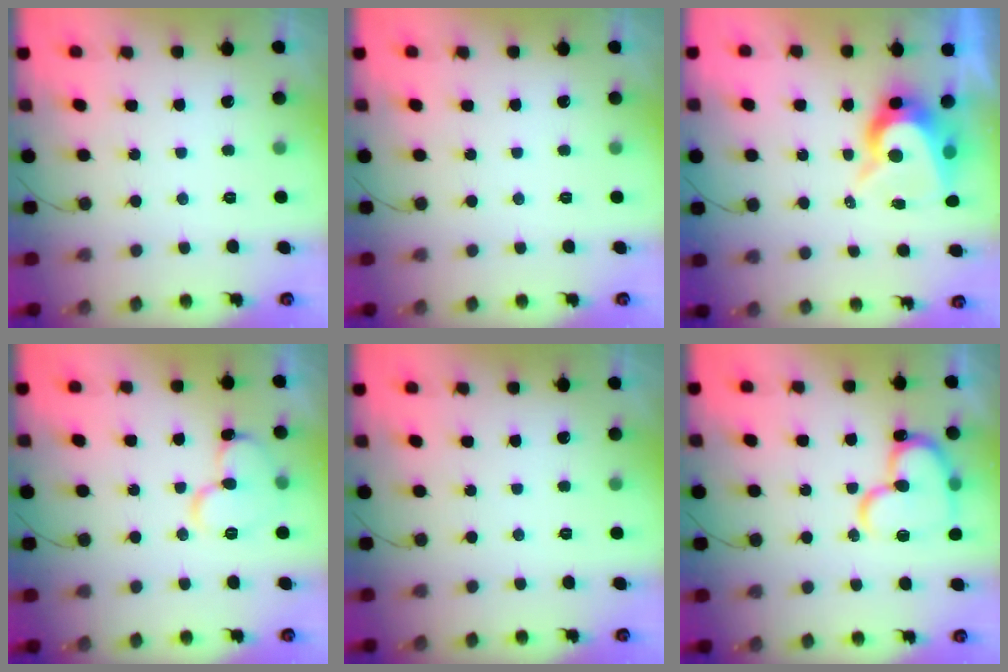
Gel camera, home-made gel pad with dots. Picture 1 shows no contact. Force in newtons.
{"total": 0.0}
{"total": 9.2, "press": 9.2, "slide": 0.9}
{"total": 11.4, "press": 11.3, "slide": 1.2}
{"total": 0.0}
{"total": 17.1, "press": 17.1, "slide": 1.4}